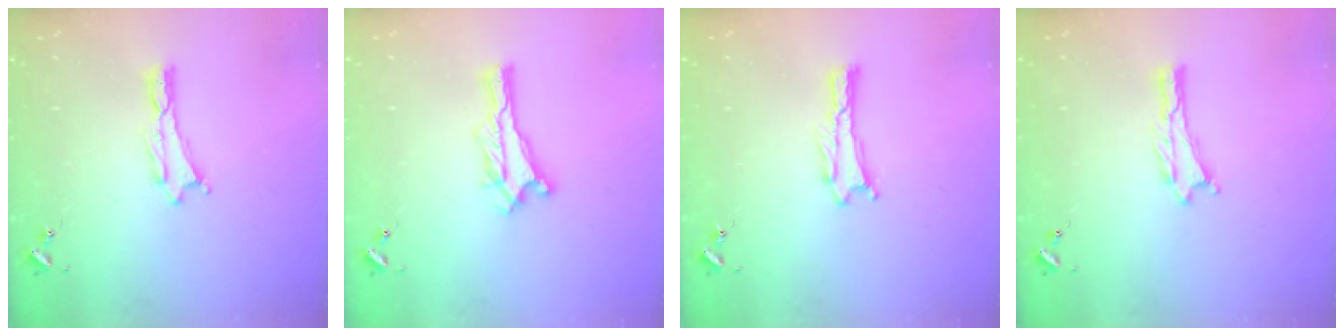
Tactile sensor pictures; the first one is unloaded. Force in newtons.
{"total": 0.0}
{"total": 0.0}
{"total": 0.0}